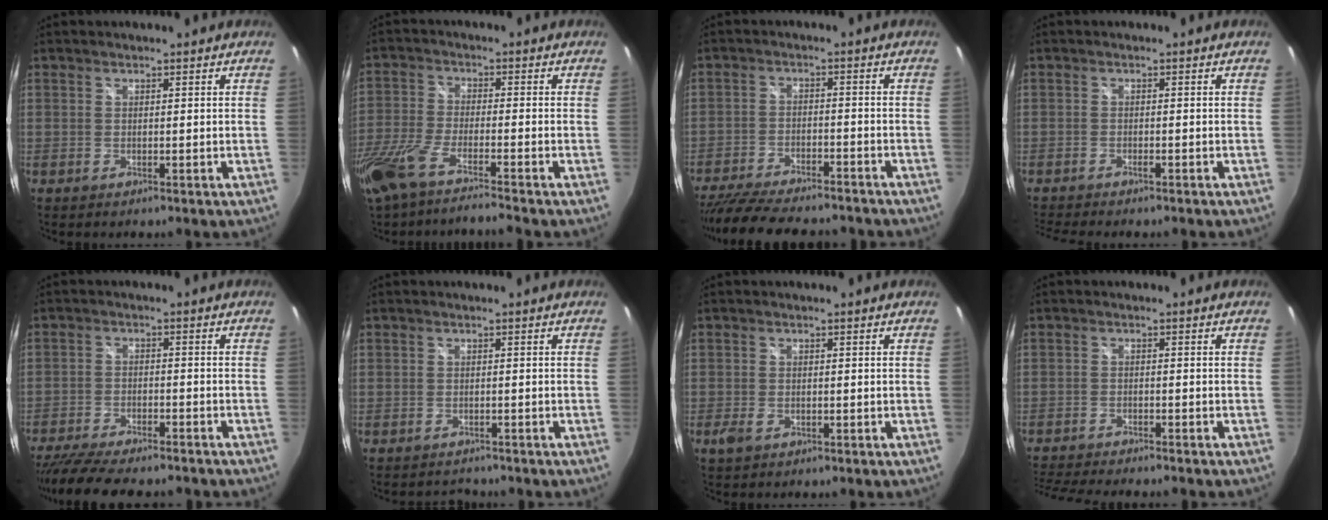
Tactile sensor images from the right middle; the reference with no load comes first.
{"total": 11.6, "force": [-9.1, 0.8, 7.1], "torque": [-0.163, -0.040, -0.172]}
{"total": 17.2, "force": [-14.7, 4.3, 8.0], "torque": [-0.162, -0.030, -0.223]}
{"total": 3.7, "force": [-3.3, 0.5, 1.7], "torque": [-0.041, -0.015, -0.059]}
{"total": 13.5, "force": [-11.6, 2.9, 6.4], "torque": [-0.136, -0.034, -0.181]}
{"total": 1.1, "force": [-0.9, 0.5, -0.5], "torque": [0.005, 0.007, -0.015]}
{"total": 2.3, "force": [-1.1, 1.5, 1.4], "torque": [-0.028, -0.005, -0.019]}
{"total": 8.2, "force": [-7.5, 0.6, 3.2], "torque": [-0.083, -0.020, -0.126]}